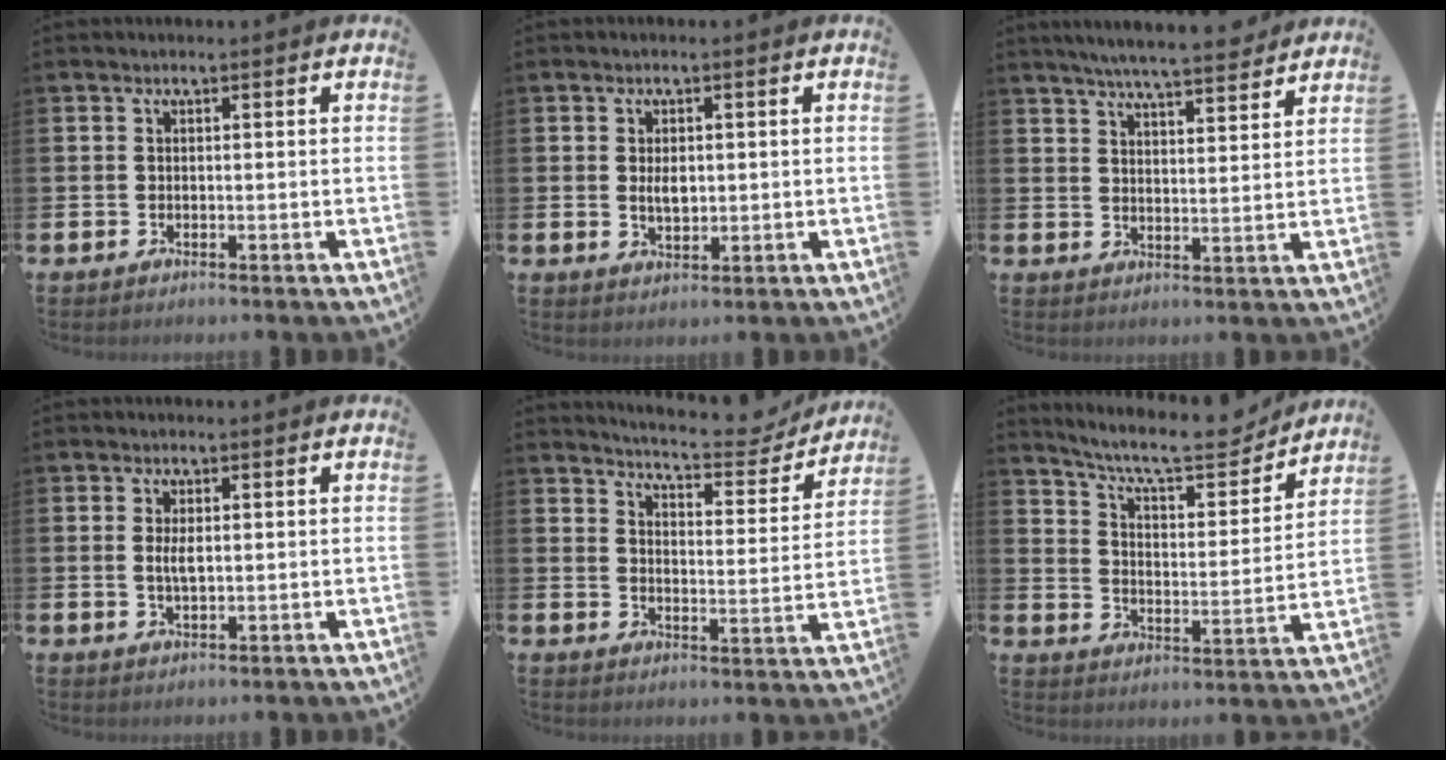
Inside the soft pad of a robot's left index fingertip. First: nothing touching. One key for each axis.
{"total": 2.4, "fx": 0.2, "fy": 1.4, "fz": 2.0, "tx": -0.030, "ty": 0.001, "tz": 0.001}
{"total": 6.0, "fx": 5.7, "fy": 0.1, "fz": 1.6, "tx": -0.037, "ty": -0.037, "tz": 0.098}
{"total": 2.4, "fx": 0.3, "fy": 1.0, "fz": 2.2, "tx": -0.035, "ty": -0.001, "tz": 0.001}
{"total": 6.0, "fx": 5.8, "fy": 0.7, "fz": 1.3, "tx": -0.039, "ty": -0.046, "tz": 0.095}
{"total": 9.4, "fx": 8.5, "fy": 2.0, "fz": 3.5, "tx": -0.090, "ty": -0.060, "tz": 0.143}